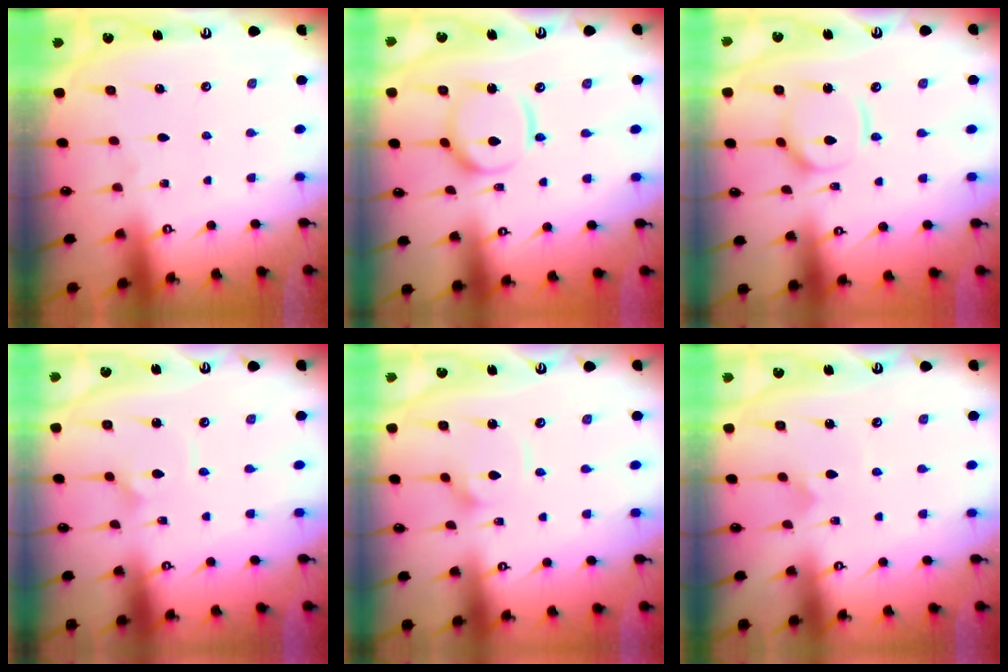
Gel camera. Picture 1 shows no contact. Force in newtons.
{"total": 10.7, "press": 10.7, "slide": 1.1}
{"total": 9.0, "press": 9.0, "slide": 0.7}
{"total": 1.8, "press": 1.8, "slide": 0.1}
{"total": 2.7, "press": 2.7, "slide": 0.3}
{"total": 2.9, "press": 2.9, "slide": 0.2}